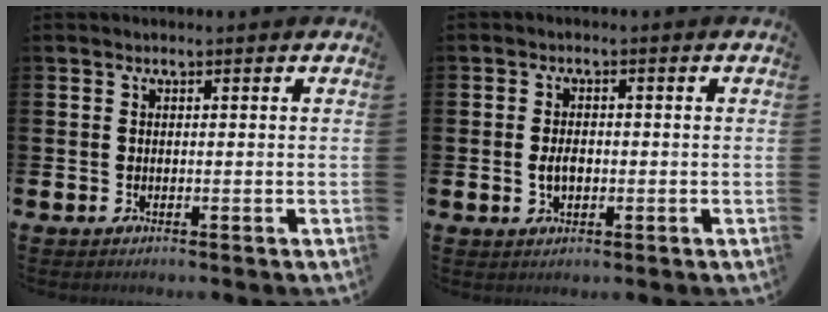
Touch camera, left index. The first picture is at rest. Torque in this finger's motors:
{"motor_torque": [0.36, -0.24, 0.07, 0.08]}